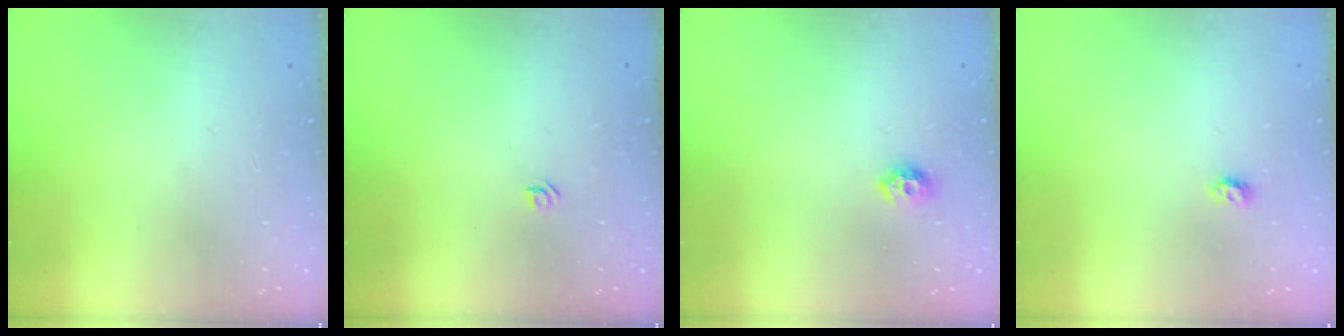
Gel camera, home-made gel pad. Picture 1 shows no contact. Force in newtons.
{"total": 3.2, "press": 3.2, "slide": 0.3}
{"total": 6.8, "press": 6.7, "slide": 1.0}
{"total": 3.8, "press": 3.7, "slide": 0.6}